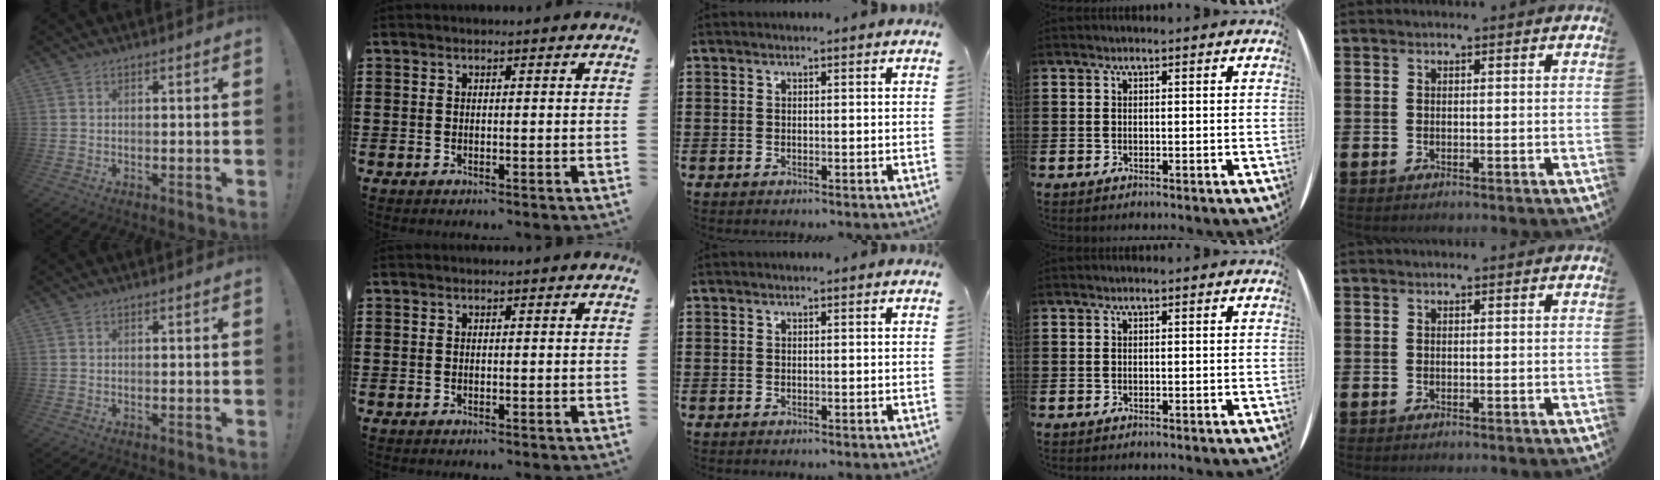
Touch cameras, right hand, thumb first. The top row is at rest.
{}